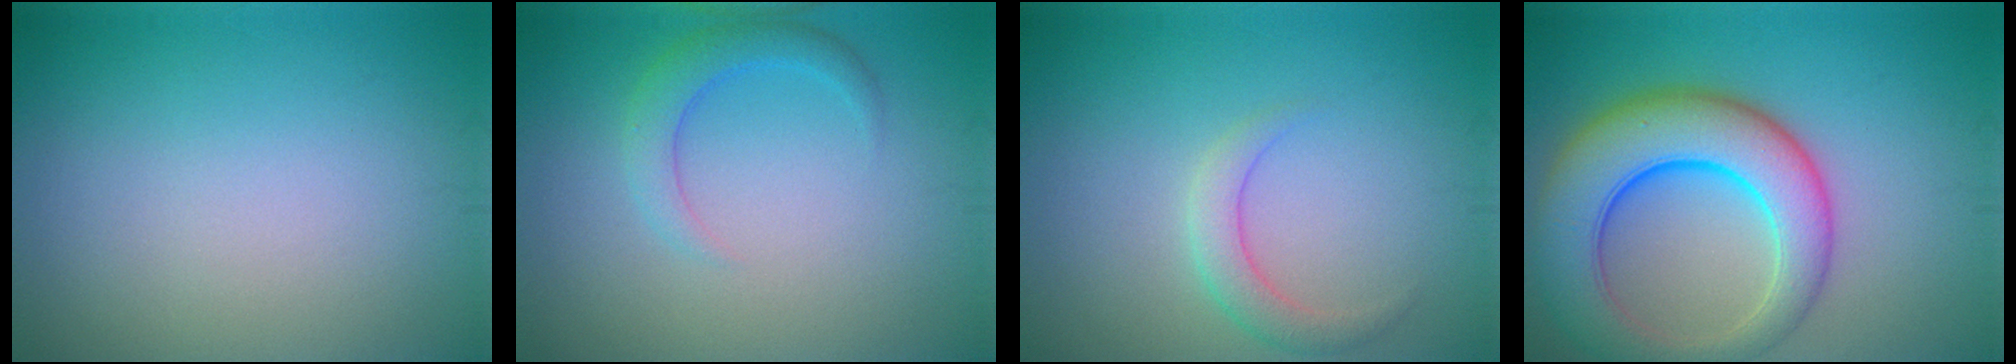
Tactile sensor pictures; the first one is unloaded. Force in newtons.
{"total": 2.4, "press": 2.4, "slide": 0.2}
{"total": 2.2, "press": 2.2, "slide": 0.2}
{"total": 9.2, "press": 9.2, "slide": 0.6}